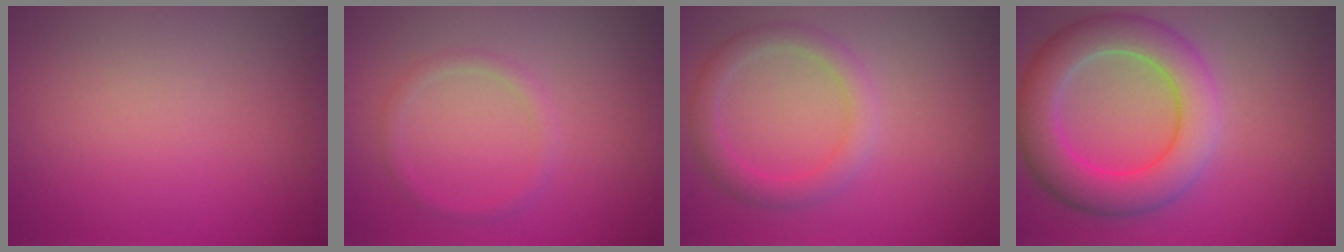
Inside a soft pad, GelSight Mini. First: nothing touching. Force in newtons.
{"total": 1.3, "press": 1.2, "slide": 0.0}
{"total": 2.7, "press": 2.7, "slide": 0.0}
{"total": 6.9, "press": 6.9, "slide": 0.1}